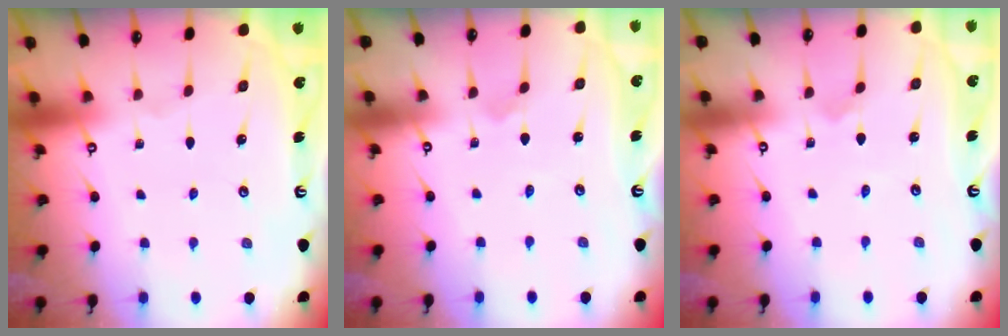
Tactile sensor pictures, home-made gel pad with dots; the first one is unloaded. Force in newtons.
{"total": 0.7, "press": 0.7, "slide": 0.1}
{"total": 0.7, "press": 0.7, "slide": 0.1}